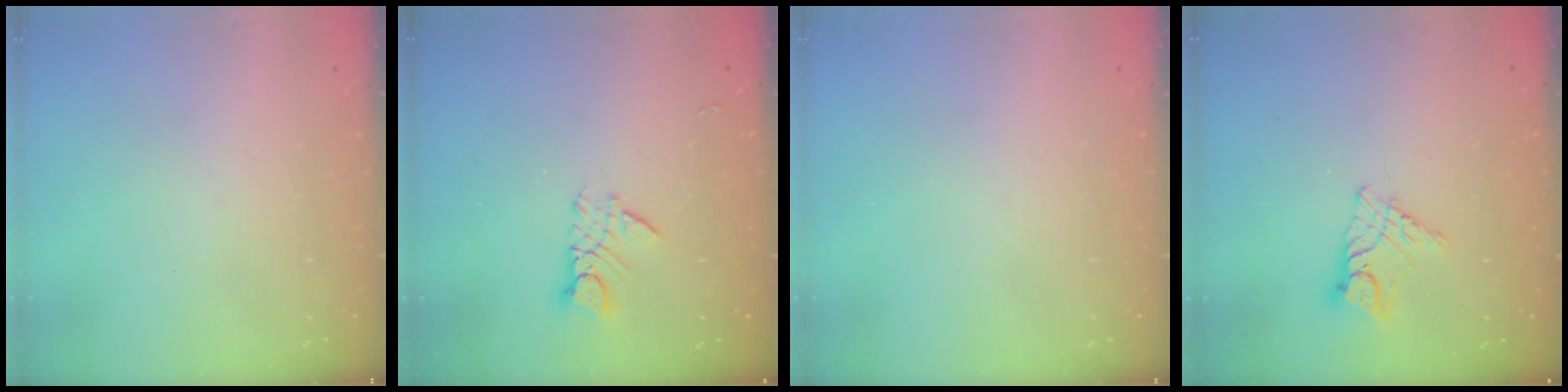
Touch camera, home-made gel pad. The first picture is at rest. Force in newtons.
{"total": 6.0, "press": 6.0, "slide": 0.4}
{"total": 0.0}
{"total": 9.0, "press": 9.0, "slide": 0.8}